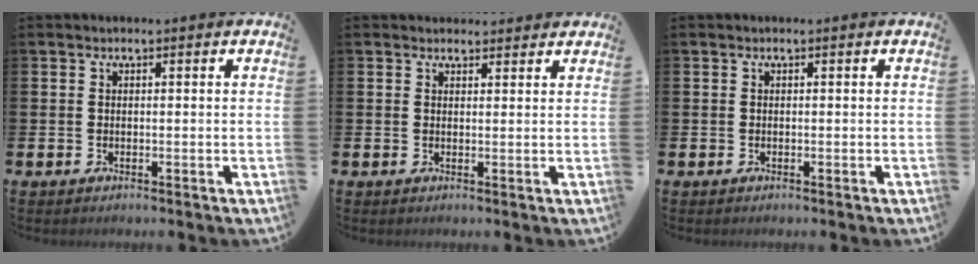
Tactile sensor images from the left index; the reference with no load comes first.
{"total": 1.8, "force": [1.7, 0.6, -0.1], "torque": [0.007, -0.004, 0.031]}
{"total": 0.0}